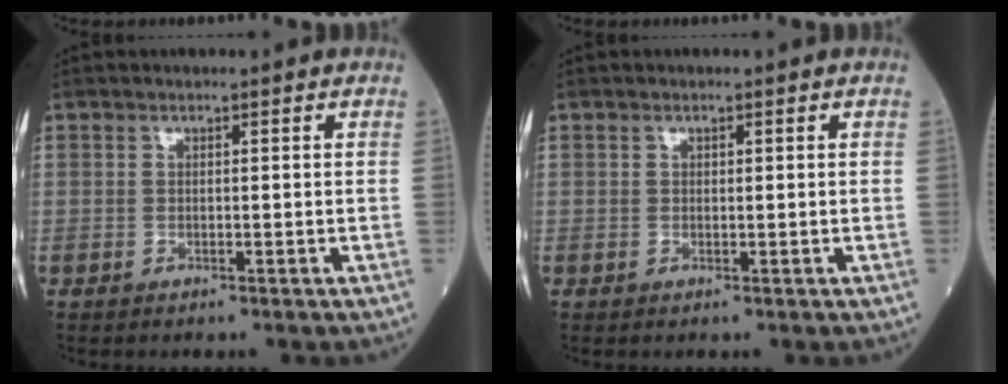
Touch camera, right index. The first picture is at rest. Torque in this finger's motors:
{"motor_torque": [0.00, -0.01, -0.05, -0.01]}